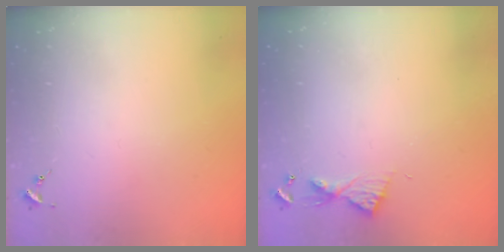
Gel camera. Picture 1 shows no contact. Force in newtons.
{"total": 6.7, "press": 6.6, "slide": 0.6}